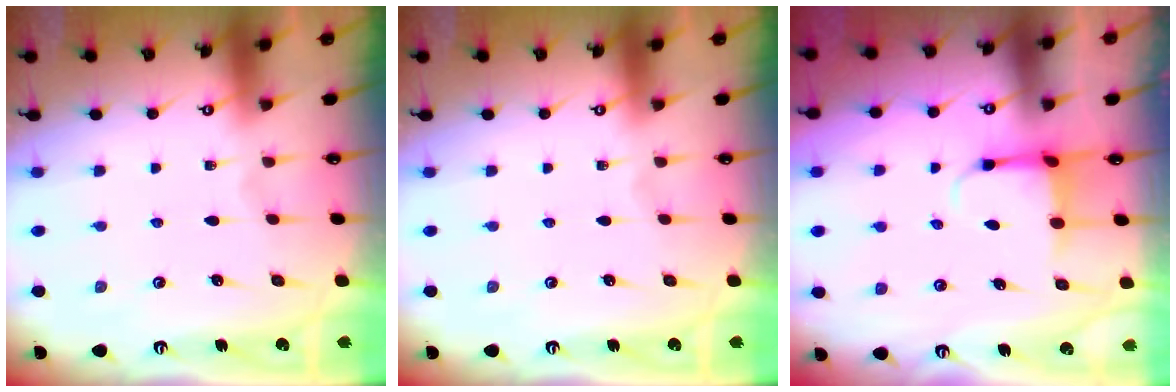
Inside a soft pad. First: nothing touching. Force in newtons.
{"total": 0.0}
{"total": 3.8, "press": 3.5, "slide": 1.3}